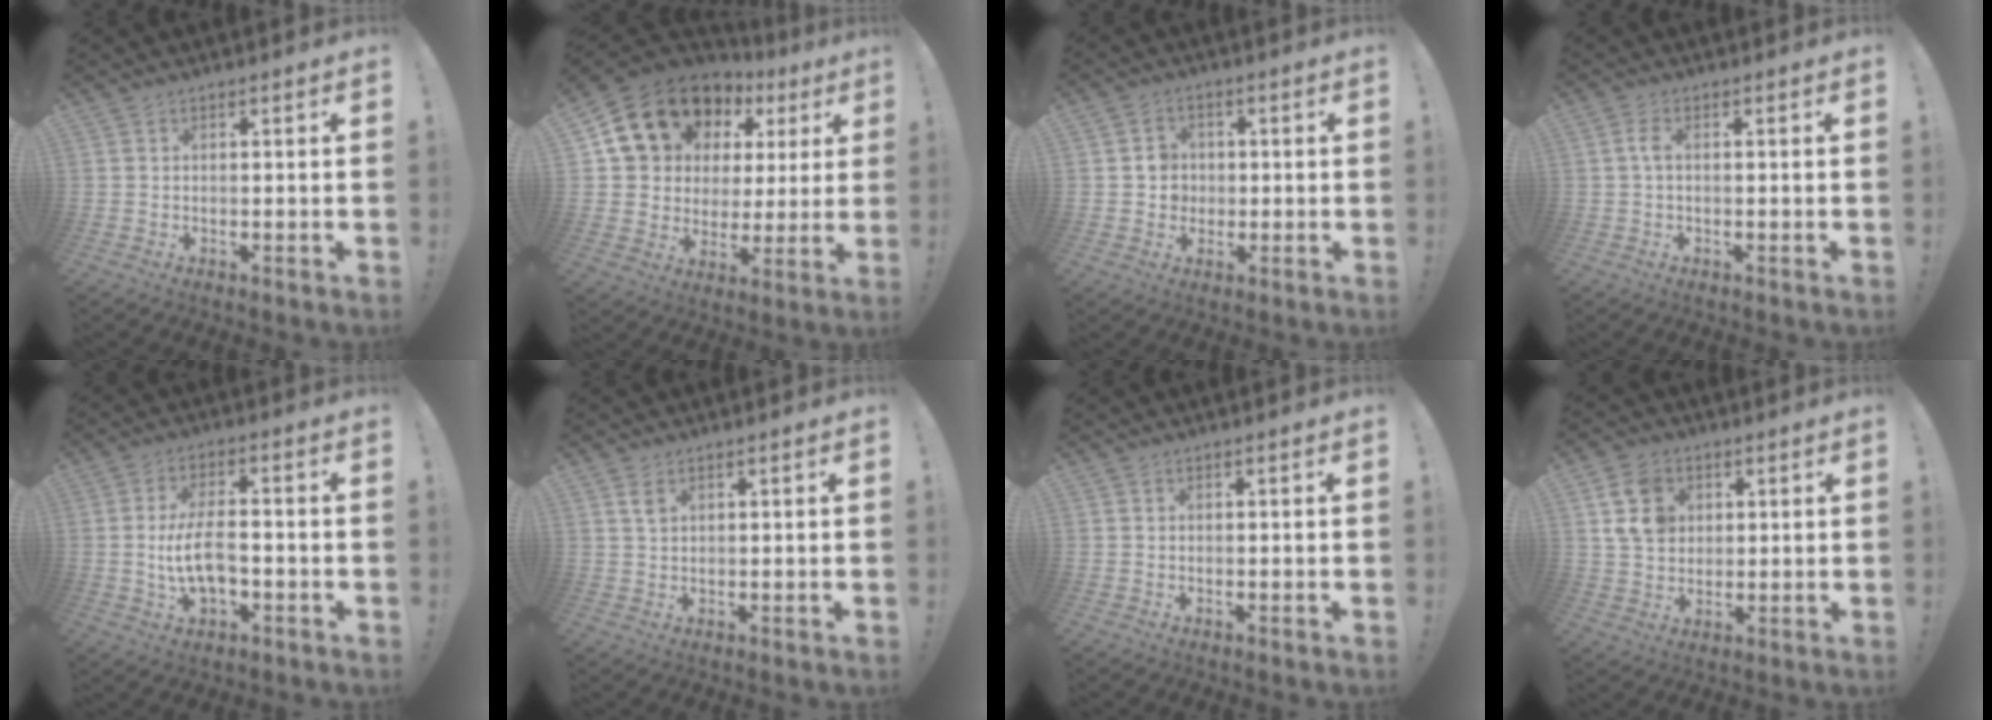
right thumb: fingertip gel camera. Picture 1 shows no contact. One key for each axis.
{"total": 17.6, "fx": 10.3, "fy": 12.4, "fz": 7.2, "tx": -0.119, "ty": -0.060, "tz": 0.212}
{"total": 5.4, "fx": 0.1, "fy": 5.2, "fz": 1.3, "tx": -0.009, "ty": 0.003, "tz": 0.001}
{"total": 2.6, "fx": -0.1, "fy": 1.0, "fz": 2.4, "tx": -0.048, "ty": 0.008, "tz": -0.001}
{"total": 10.1, "fx": -1.8, "fy": 4.8, "fz": 8.8, "tx": -0.157, "ty": 0.005, "tz": -0.033}
{"total": 2.6, "fx": 1.4, "fy": 1.3, "fz": 1.8, "tx": -0.025, "ty": -0.005, "tz": 0.022}
{"total": 0.0}
{"total": 11.5, "fx": 4.2, "fy": 9.1, "fz": 5.6, "tx": -0.099, "ty": -0.005, "tz": 0.087}